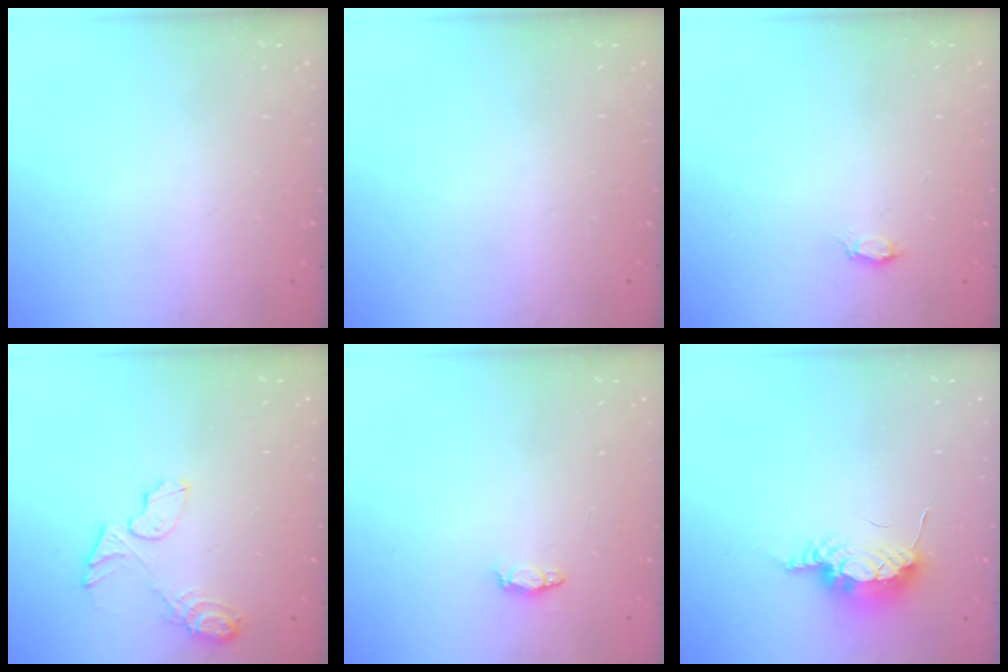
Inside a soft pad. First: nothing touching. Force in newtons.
{"total": 0.0}
{"total": 2.1, "press": 2.1, "slide": 0.3}
{"total": 8.7, "press": 8.6, "slide": 0.8}
{"total": 3.1, "press": 3.1, "slide": 0.5}
{"total": 8.4, "press": 8.2, "slide": 1.6}